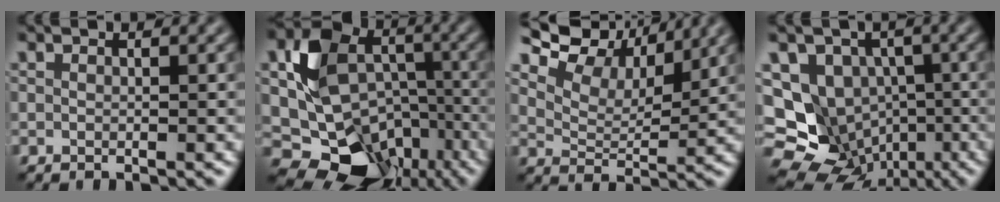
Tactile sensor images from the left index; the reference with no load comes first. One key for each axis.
{"total": 13.6, "fx": -3.3, "fy": 11.0, "fz": 7.4, "tx": -0.126, "ty": -0.029, "tz": -0.049}
{"total": 10.4, "fx": 7.7, "fy": 5.1, "fz": 4.8, "tx": -0.111, "ty": 0.009, "tz": 0.137}
{"total": 15.3, "fx": -3.7, "fy": 13.7, "fz": 5.8, "tx": -0.127, "ty": -0.012, "tz": -0.051}